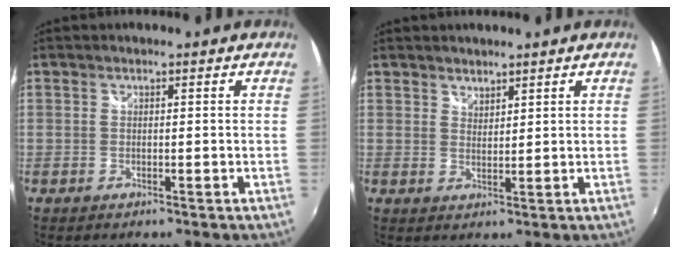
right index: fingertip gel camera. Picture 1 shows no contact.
{"total": 2.1, "force": [1.9, 0.8, 0.3], "torque": [0.000, 0.002, 0.033]}